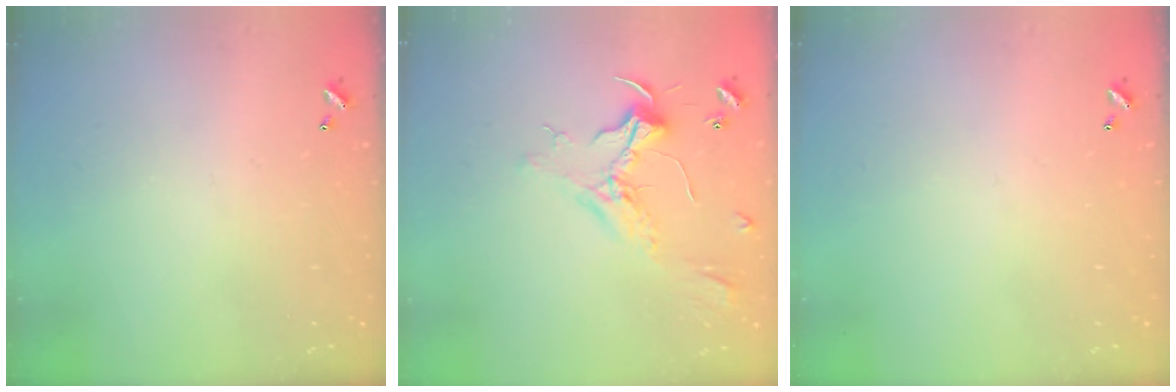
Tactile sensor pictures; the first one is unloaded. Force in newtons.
{"total": 2.3, "press": 2.2, "slide": 0.8}
{"total": 0.0}